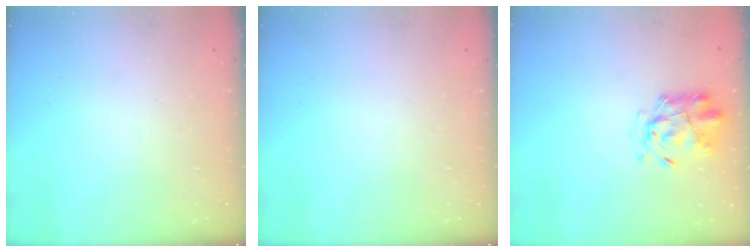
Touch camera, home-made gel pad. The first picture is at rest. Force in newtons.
{"total": 0.0}
{"total": 2.3, "press": 2.2, "slide": 0.7}